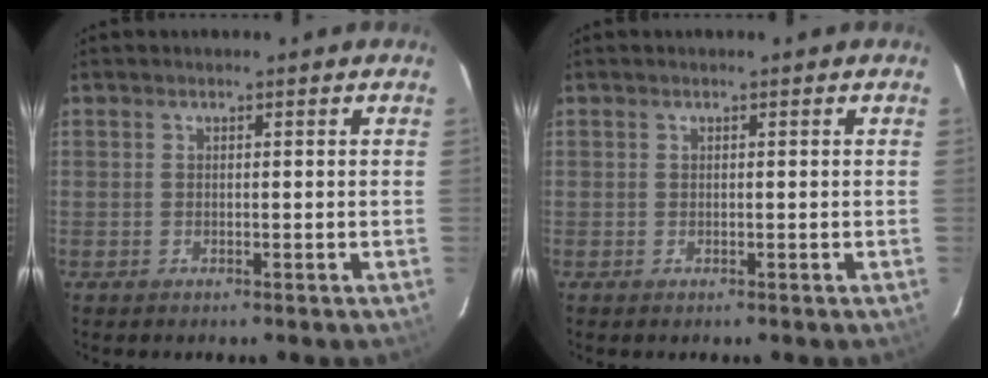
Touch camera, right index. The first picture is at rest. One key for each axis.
{"total": 0.0}